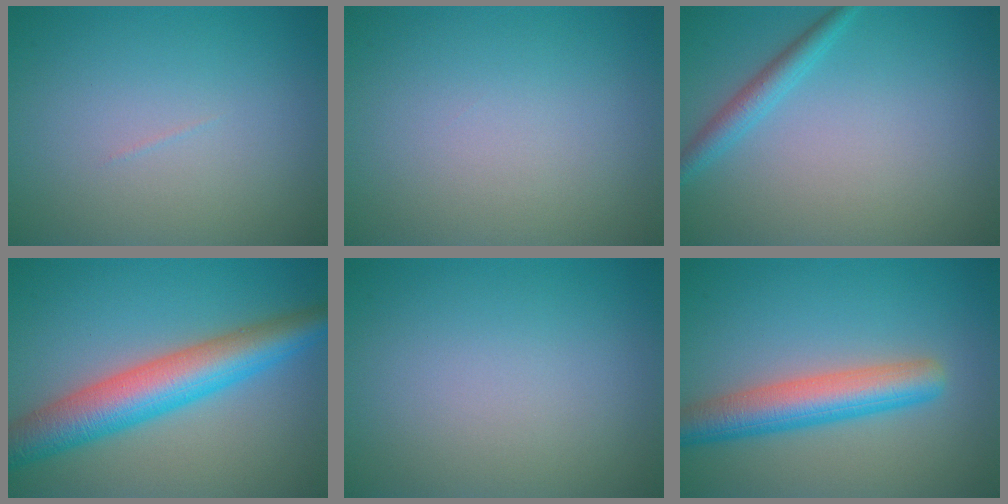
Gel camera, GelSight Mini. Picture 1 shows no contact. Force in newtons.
{"total": 0.0}
{"total": 2.1, "press": 2.1, "slide": 0.1}
{"total": 7.9, "press": 7.9, "slide": 0.2}
{"total": 0.0}
{"total": 5.5, "press": 5.5, "slide": 0.2}